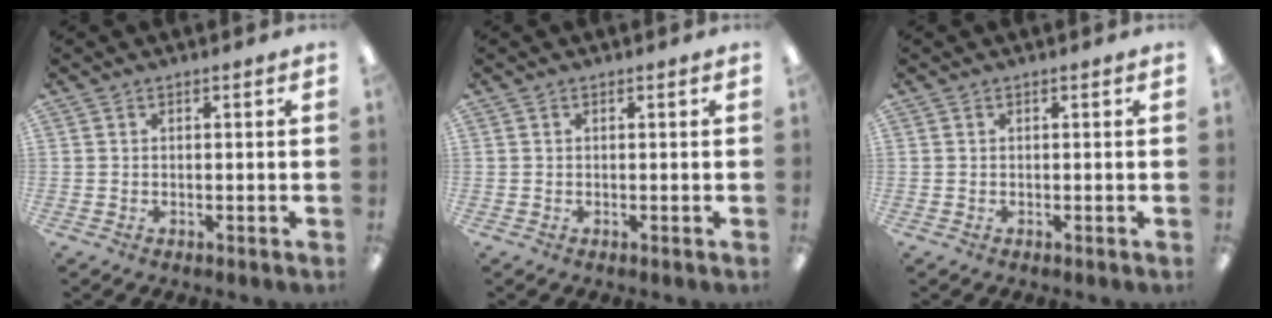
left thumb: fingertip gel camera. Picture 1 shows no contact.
{"total": 0.0}
{"total": 0.0}